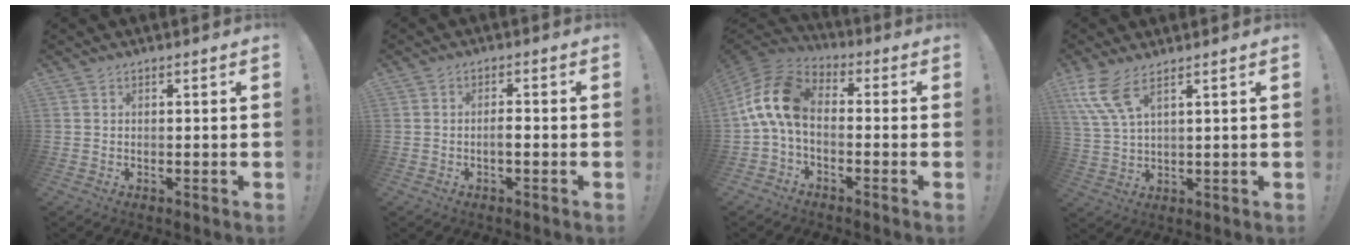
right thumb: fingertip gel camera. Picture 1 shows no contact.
{"total": 2.7, "force": [-1.1, 0.7, 2.4], "torque": [-0.048, 0.011, -0.019]}
{"total": 14.2, "force": [-0.2, 8.3, 11.6], "torque": [-0.227, 0.022, 0.003]}
{"total": 8.4, "force": [5.2, 2.1, 6.3], "torque": [-0.137, -0.021, 0.099]}